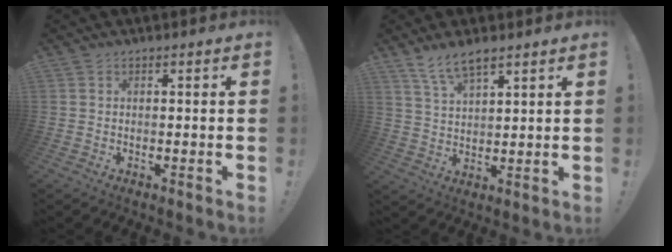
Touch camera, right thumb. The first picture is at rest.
{"total": 6.8, "force": [5.1, 2.0, 3.9], "torque": [-0.068, -0.026, 0.094]}